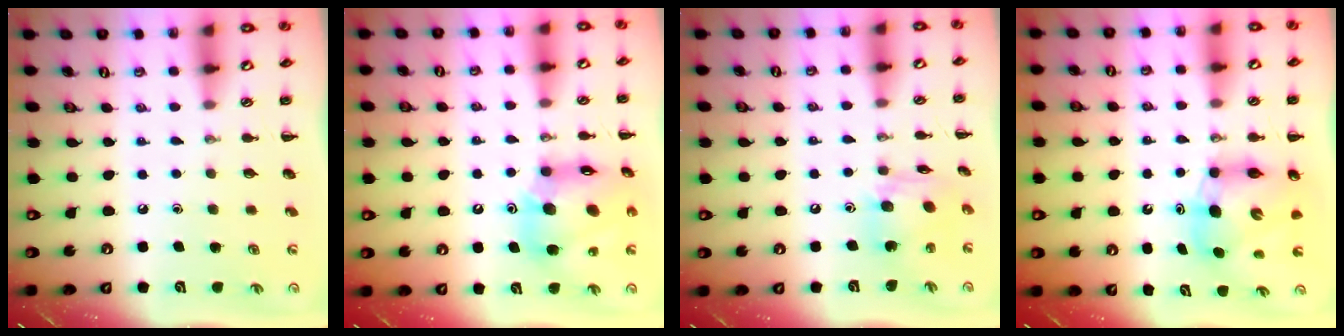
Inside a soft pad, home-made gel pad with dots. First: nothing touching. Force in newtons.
{"total": 17.4, "press": 16.9, "slide": 4.0}
{"total": 11.1, "press": 11.1, "slide": 1.0}
{"total": 7.7, "press": 7.4, "slide": 2.4}